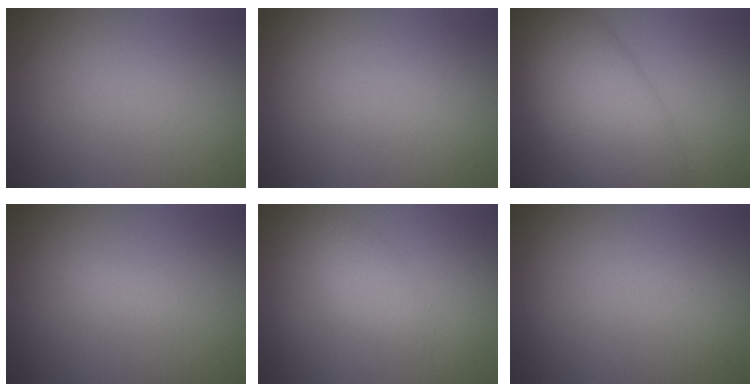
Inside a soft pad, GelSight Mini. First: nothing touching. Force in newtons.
{"total": 0.0}
{"total": 9.8, "press": 9.7, "slide": 0.2}
{"total": 0.7, "press": 0.7, "slide": 0.0}
{"total": 1.8, "press": 1.8, "slide": 0.0}
{"total": 0.0}